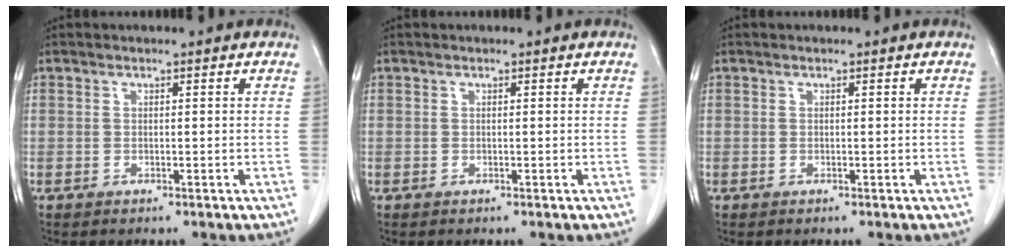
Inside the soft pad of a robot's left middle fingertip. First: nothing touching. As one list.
[{"total": 0.0}, {"total": 0.0}]